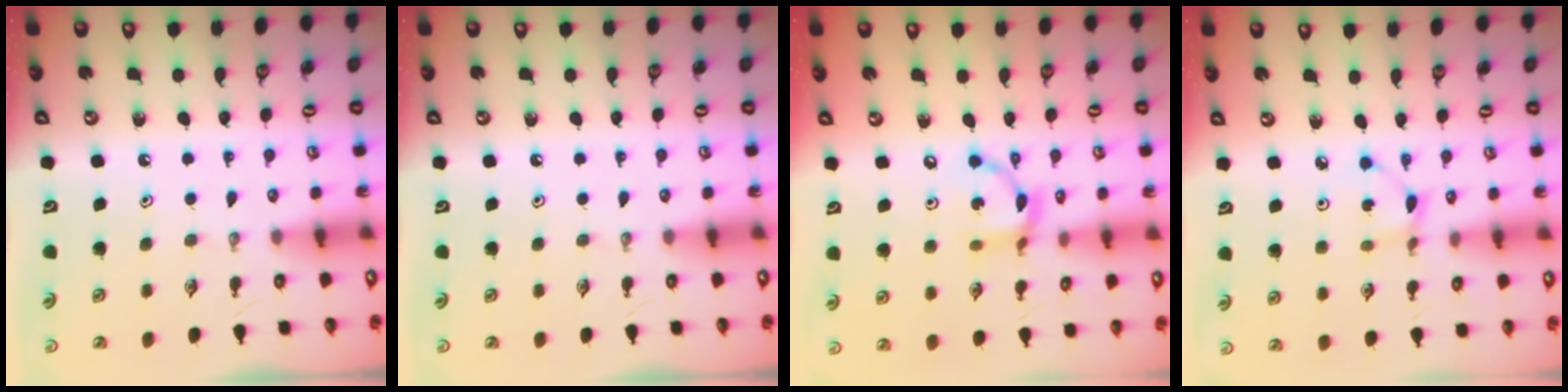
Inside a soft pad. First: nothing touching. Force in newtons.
{"total": 0.0}
{"total": 10.9, "press": 10.9, "slide": 0.8}
{"total": 1.9, "press": 1.9, "slide": 0.3}